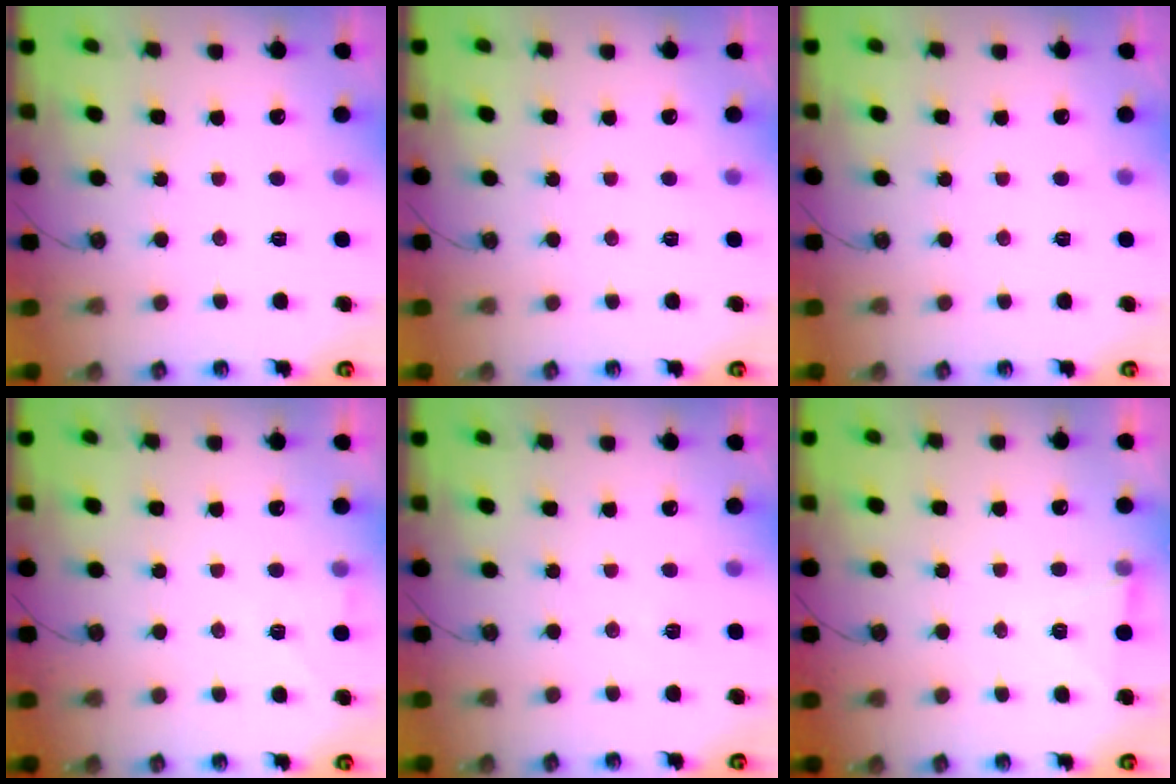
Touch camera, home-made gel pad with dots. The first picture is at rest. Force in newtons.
{"total": 0.0}
{"total": 0.0}
{"total": 2.6, "press": 2.1, "slide": 1.5}
{"total": 3.3, "press": 2.6, "slide": 2.0}
{"total": 5.5, "press": 3.3, "slide": 4.4}